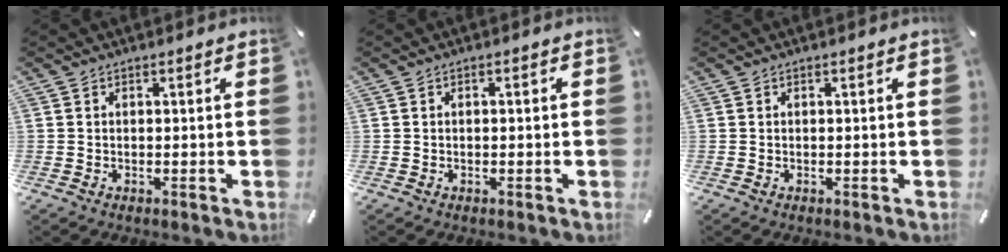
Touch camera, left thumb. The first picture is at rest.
{"total": 0.7, "force": [-0.2, 0.3, 0.6], "torque": [-0.011, -0.001, -0.004]}
{"total": 0.0}